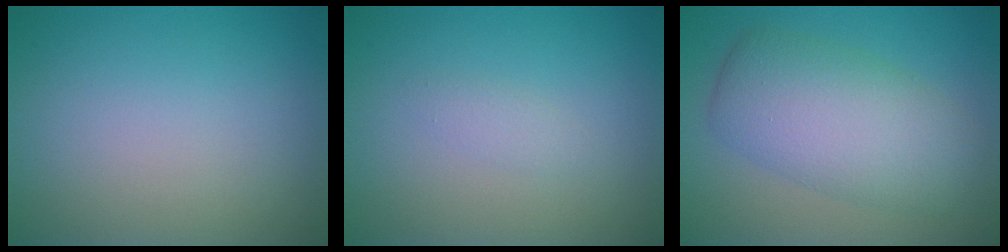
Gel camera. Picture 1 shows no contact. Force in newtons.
{"total": 0.9, "press": 0.9, "slide": 0.0}
{"total": 6.6, "press": 6.6, "slide": 0.2}